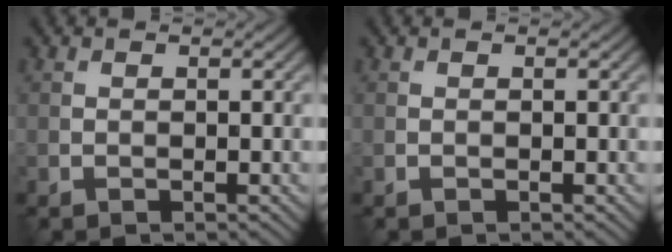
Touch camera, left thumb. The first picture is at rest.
{"total": 0.0}